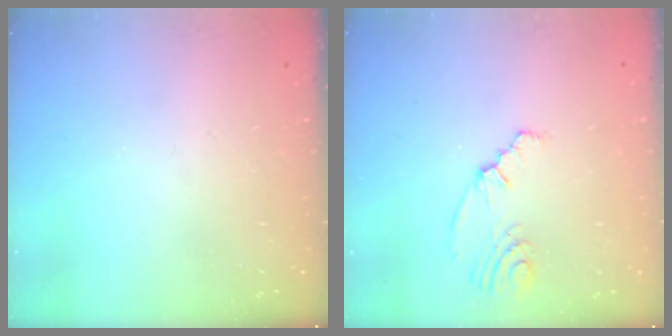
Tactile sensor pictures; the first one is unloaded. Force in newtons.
{"total": 4.8, "press": 2.3, "slide": 4.2}